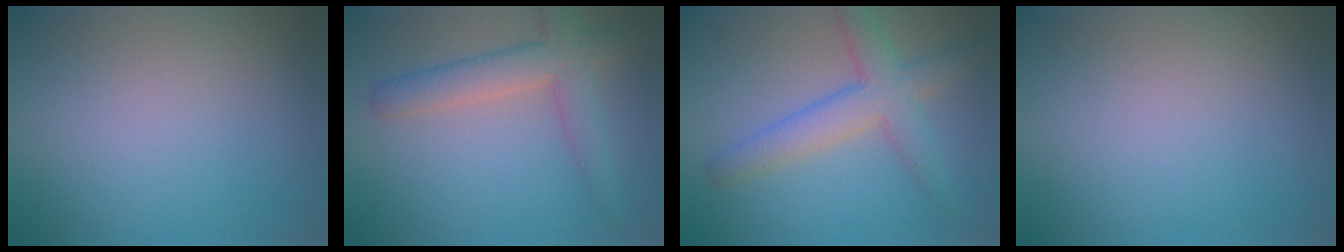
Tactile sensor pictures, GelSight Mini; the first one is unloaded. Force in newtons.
{"total": 4.5, "press": 4.5, "slide": 0.2}
{"total": 4.6, "press": 4.6, "slide": 0.1}
{"total": 0.0}